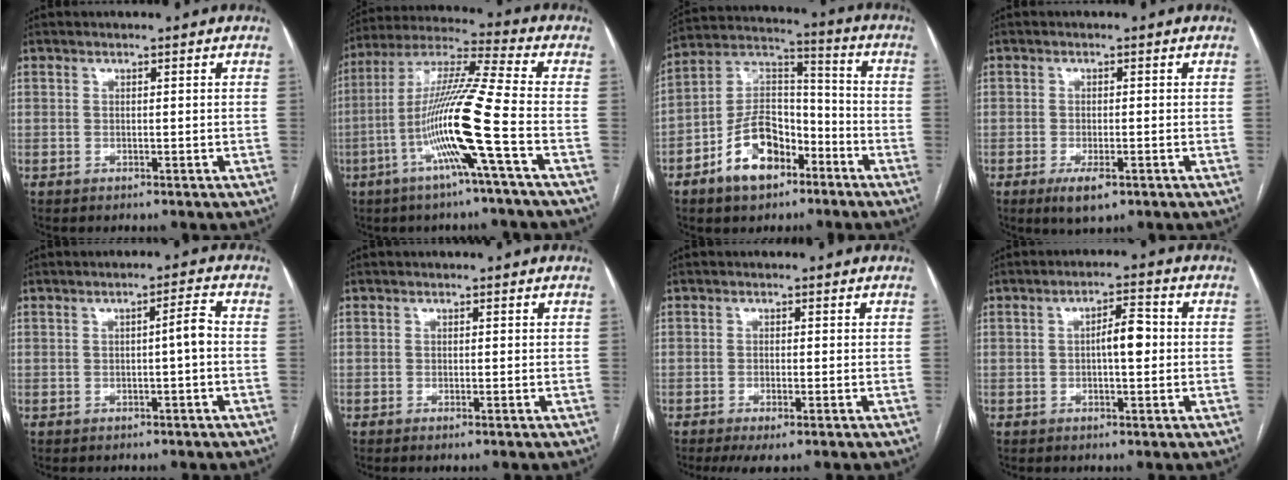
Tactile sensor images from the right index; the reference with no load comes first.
{"total": 15.1, "force": [-5.0, -1.8, 14.1], "torque": [-0.278, -0.004, -0.103]}
{"total": 12.6, "force": [-6.8, 7.0, 8.0], "torque": [-0.161, 0.025, -0.116]}
{"total": 3.7, "force": [-2.0, 1.3, 2.9], "torque": [-0.052, -0.004, -0.027]}
{"total": 2.7, "force": [-0.3, -0.1, 2.7], "torque": [-0.039, 0.006, -0.004]}
{"total": 0.0}
{"total": 3.0, "force": [-1.5, 0.5, 2.5], "torque": [-0.047, -0.009, -0.023]}
{"total": 4.5, "force": [-0.1, 1.1, 4.4], "torque": [-0.070, 0.011, -0.002]}